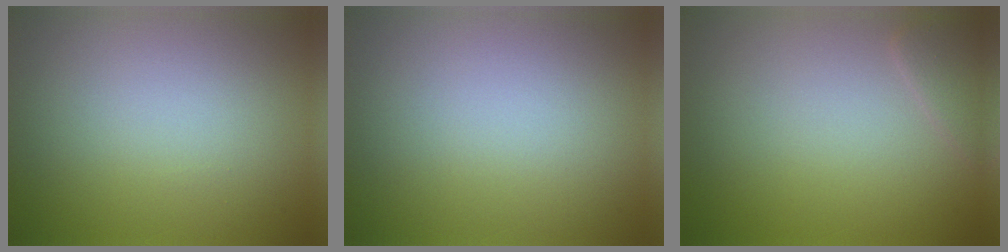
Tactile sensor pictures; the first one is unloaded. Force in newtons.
{"total": 0.0}
{"total": 1.4, "press": 1.4, "slide": 0.1}